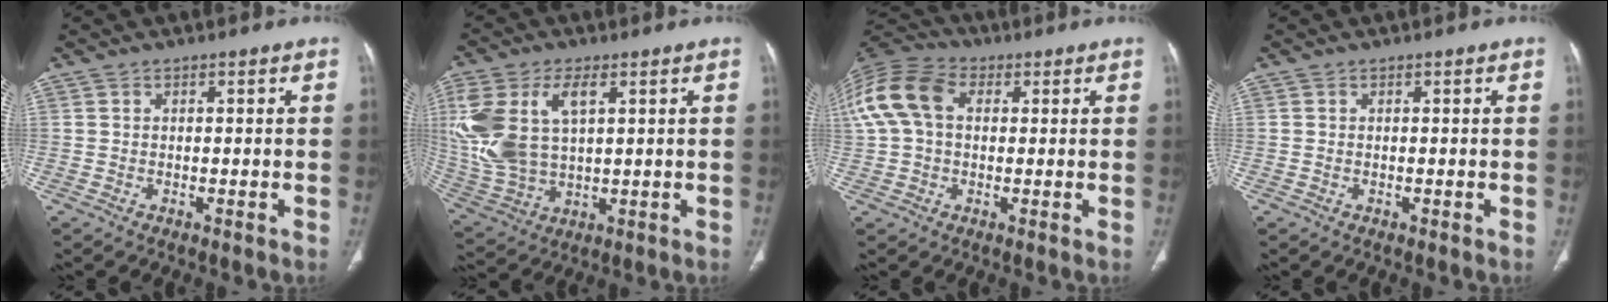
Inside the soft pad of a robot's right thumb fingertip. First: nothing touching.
{"total": 16.8, "force": [4.5, 9.3, 13.2], "torque": [-0.304, -0.001, 0.096]}
{"total": 14.3, "force": [2.9, 9.8, 10.0], "torque": [-0.222, 0.036, 0.048]}
{"total": 0.0}